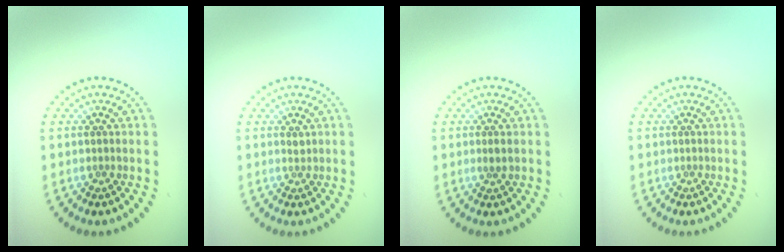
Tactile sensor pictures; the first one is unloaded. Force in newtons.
{"total": 0.6, "press": 0.4, "slide": 0.4}
{"total": 1.0, "press": 0.8, "slide": 0.5}
{"total": 0.0}